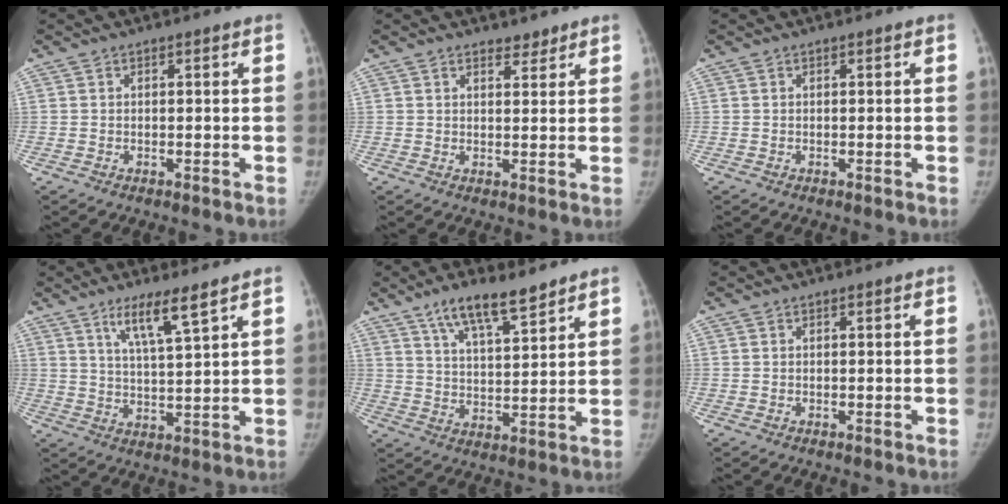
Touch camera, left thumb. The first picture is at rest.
{"total": 2.4, "force": [2.0, 1.1, 0.5], "torque": [0.011, -0.012, 0.026]}
{"total": 0.0}
{"total": 7.4, "force": [4.9, 0.5, 5.5], "torque": [-0.103, -0.034, 0.093]}
{"total": 10.5, "force": [7.6, 2.9, 6.7], "torque": [-0.094, -0.040, 0.135]}
{"total": 0.0}